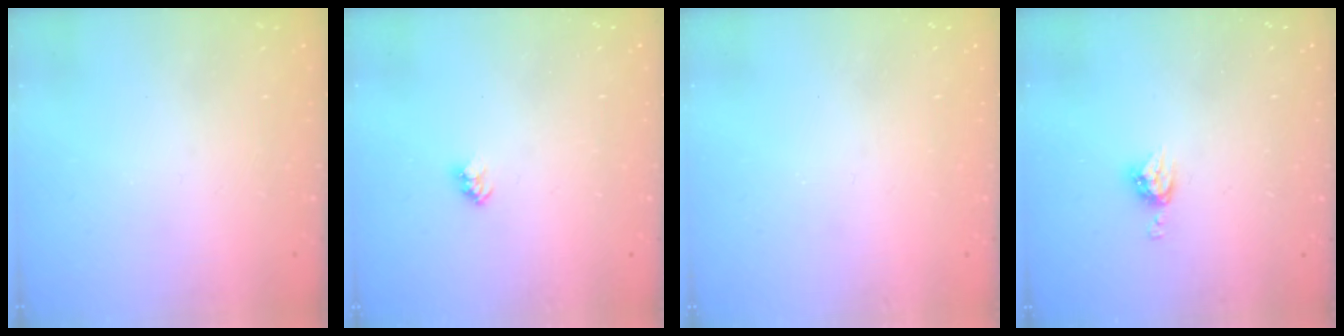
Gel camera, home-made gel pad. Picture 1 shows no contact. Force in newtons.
{"total": 2.4, "press": 2.4, "slide": 0.2}
{"total": 0.7, "press": 0.7, "slide": 0.1}
{"total": 5.0, "press": 4.9, "slide": 0.3}